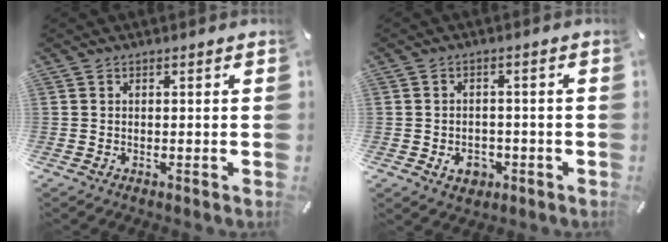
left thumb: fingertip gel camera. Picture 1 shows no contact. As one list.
[{"total": 5.0, "force": [-1.8, 3.8, 2.6], "torque": [-0.047, 0.003, -0.034]}]